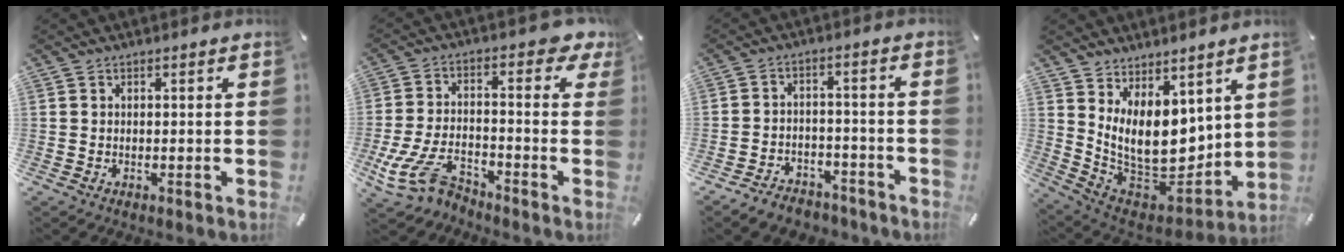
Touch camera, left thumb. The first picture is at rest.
{"total": 14.8, "force": [-7.0, 8.2, 10.2], "torque": [-0.212, 0.034, -0.123]}
{"total": 5.0, "force": [-3.8, 3.1, 1.0], "torque": [-0.017, 0.022, -0.073]}
{"total": 14.6, "force": [3.8, 9.3, 10.7], "torque": [-0.203, -0.075, 0.081]}